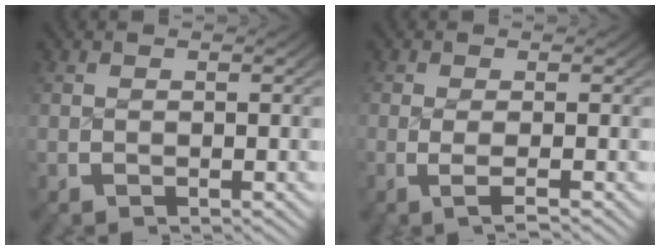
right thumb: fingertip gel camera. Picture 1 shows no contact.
{"total": 2.3, "force": [-0.7, 0.5, 2.1], "torque": [-0.045, -0.009, -0.011]}